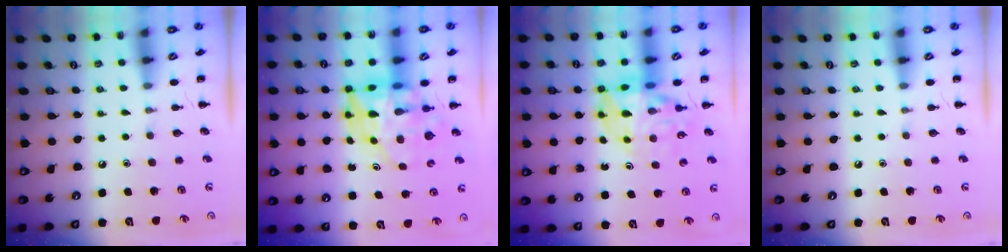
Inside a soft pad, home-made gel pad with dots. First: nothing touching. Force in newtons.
{"total": 10.5, "press": 10.1, "slide": 3.0}
{"total": 13.5, "press": 13.0, "slide": 3.4}
{"total": 0.0}